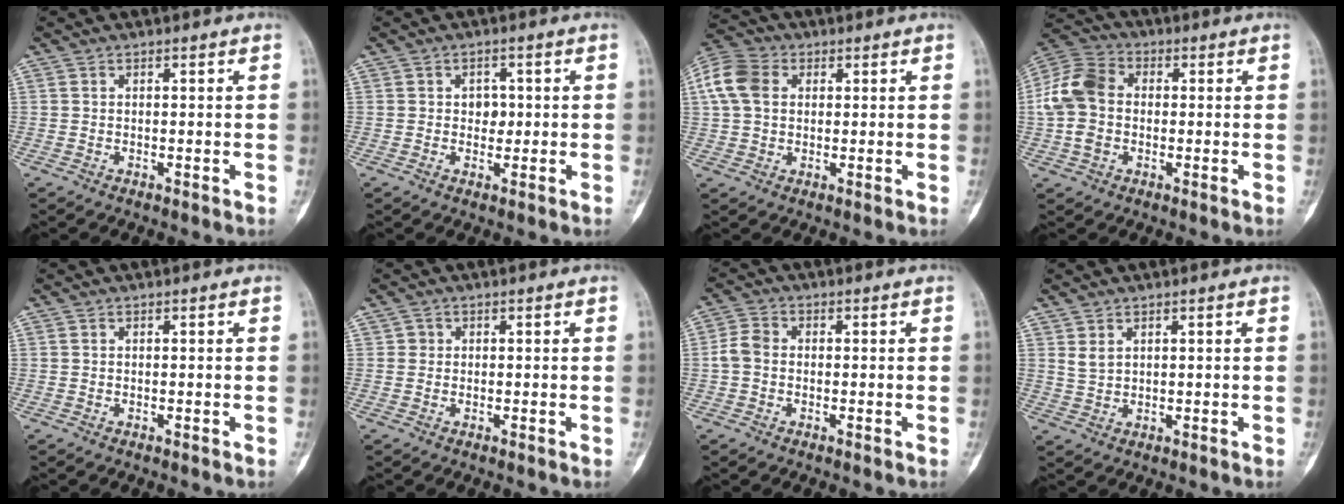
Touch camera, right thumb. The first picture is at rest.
{"total": 2.6, "force": [0.1, 2.1, 1.6], "torque": [-0.003, 0.005, -0.002]}
{"total": 10.3, "force": [2.4, 7.7, 6.3], "torque": [-0.129, 0.020, 0.039]}
{"total": 11.1, "force": [0.0, 8.3, 7.4], "torque": [-0.151, 0.028, -0.009]}
{"total": 0.0}
{"total": 1.0, "force": [0.1, 1.0, 0.1], "torque": [0.006, 0.003, 0.001]}
{"total": 3.7, "force": [-0.4, 2.9, 2.4], "torque": [-0.047, 0.010, -0.016]}
{"total": 2.2, "force": [1.3, 1.3, 1.3], "torque": [-0.023, -0.007, 0.034]}